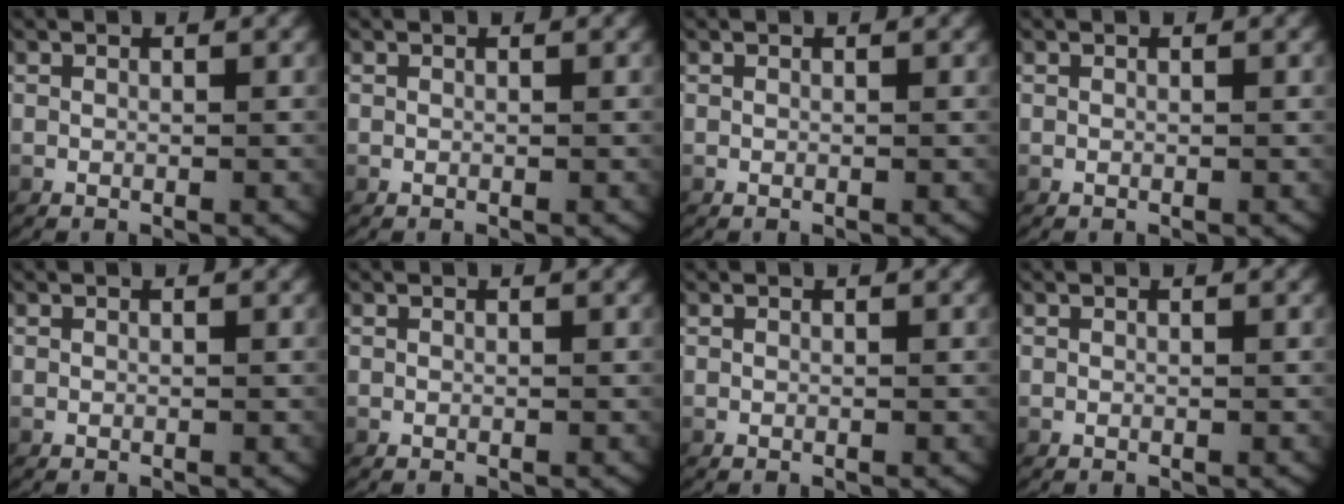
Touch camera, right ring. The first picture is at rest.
{"total": 0.0}
{"total": 0.0}
{"total": 0.0}
{"total": 0.0}
{"total": 0.0}
{"total": 0.0}
{"total": 0.0}